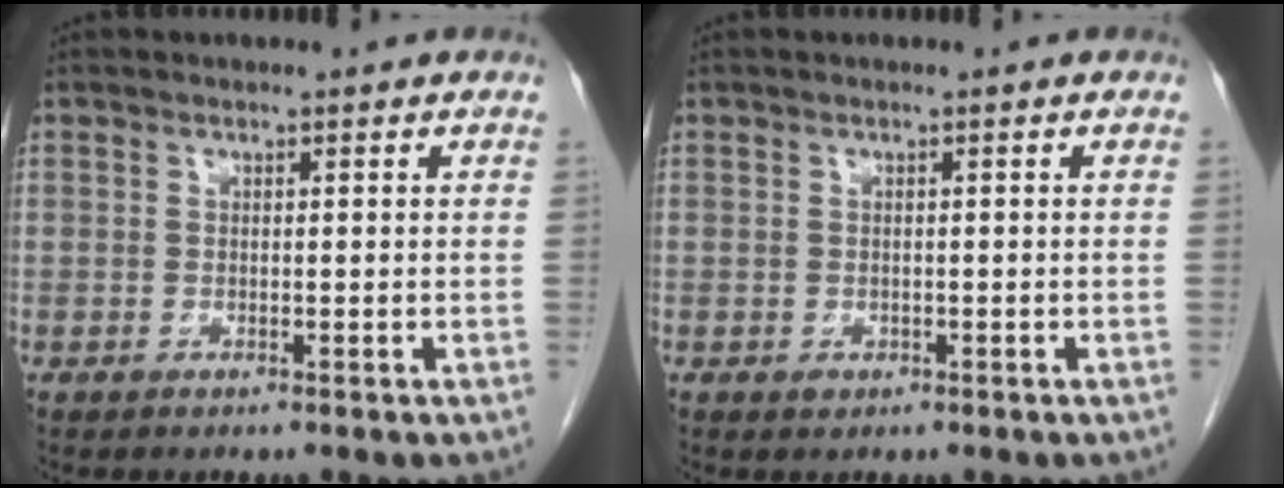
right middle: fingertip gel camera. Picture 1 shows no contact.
{"total": 0.8, "force": [-0.4, 0.7, 0.3], "torque": [-0.006, 0.001, -0.002]}